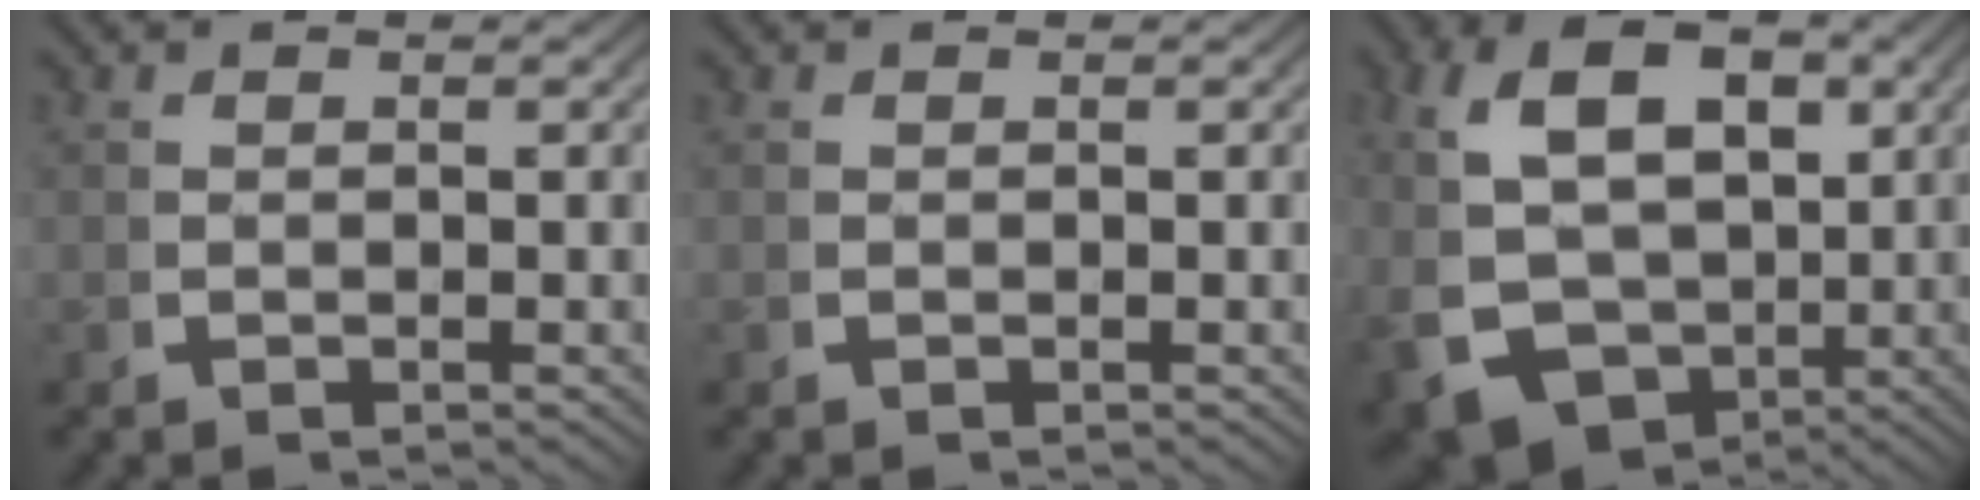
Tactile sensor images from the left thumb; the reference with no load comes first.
{"total": 0.0}
{"total": 12.3, "force": [-2.0, 9.8, 7.1], "torque": [-0.171, -0.050, -0.017]}